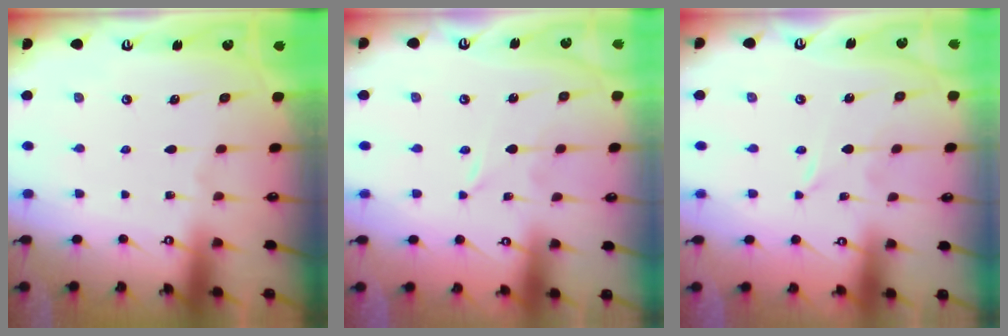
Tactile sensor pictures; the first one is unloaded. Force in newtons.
{"total": 0.0}
{"total": 0.0}